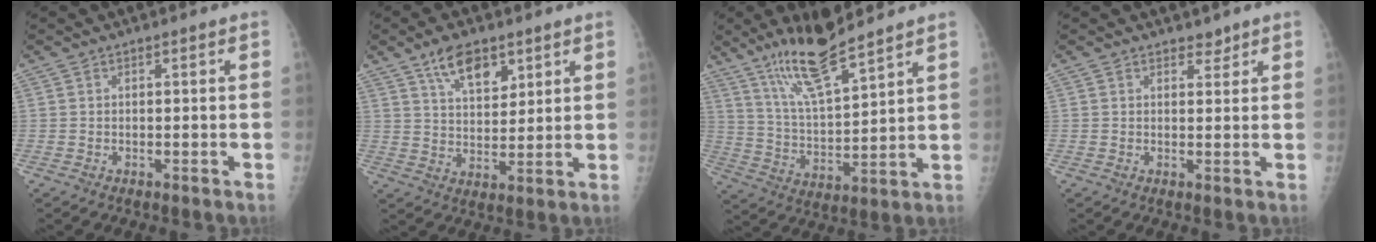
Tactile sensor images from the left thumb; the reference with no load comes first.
{"total": 8.7, "force": [5.2, 4.4, 5.4], "torque": [-0.066, -0.029, 0.094]}
{"total": 12.7, "force": [9.8, 2.0, 7.9], "torque": [-0.139, -0.063, 0.191]}
{"total": 1.6, "force": [1.2, 0.9, 0.3], "torque": [0.011, -0.009, 0.014]}